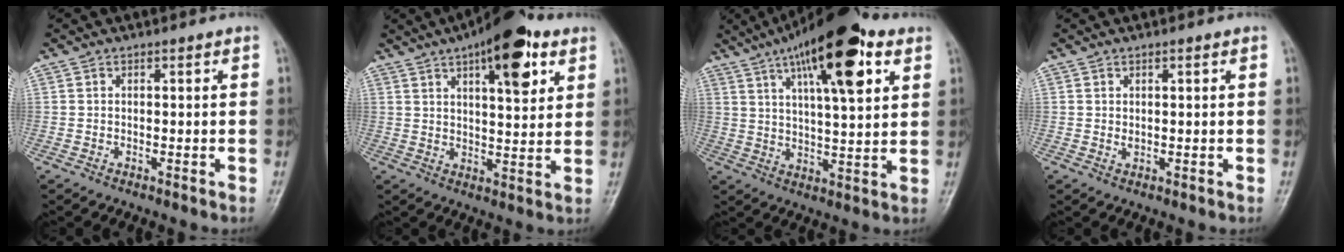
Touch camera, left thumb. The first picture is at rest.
{"total": 14.4, "force": [7.2, 5.3, 11.2], "torque": [-0.132, -0.021, 0.101]}
{"total": 19.5, "force": [9.6, 6.0, 15.8], "torque": [-0.228, -0.018, 0.150]}
{"total": 1.2, "force": [0.4, 0.5, 1.0], "torque": [-0.018, 0.003, 0.012]}